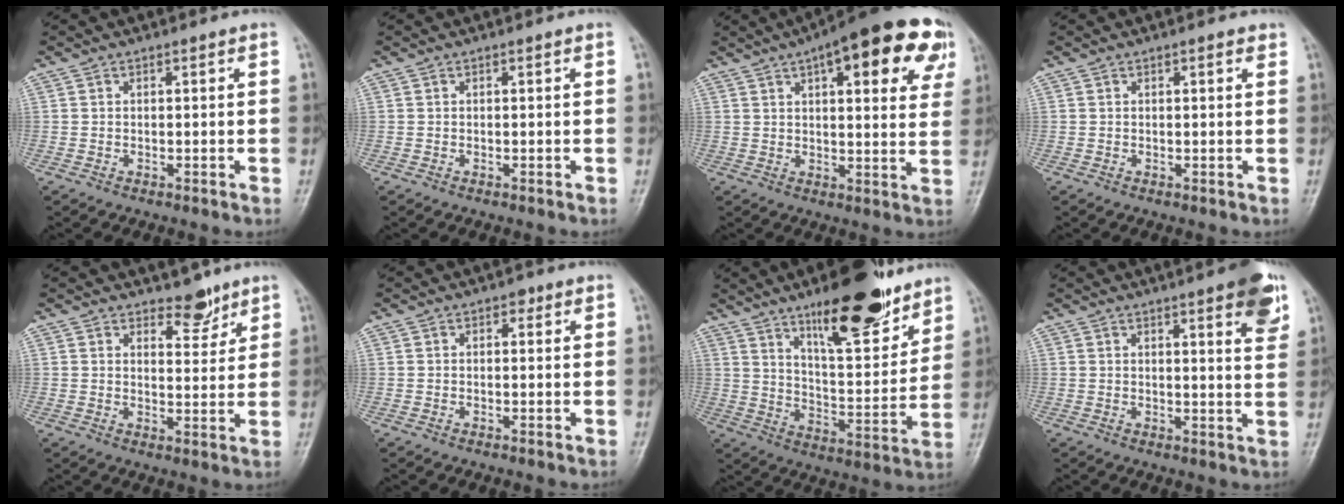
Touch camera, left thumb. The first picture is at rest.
{"total": 0.0}
{"total": 21.1, "force": [9.8, 7.5, 17.1], "torque": [-0.199, 0.000, 0.122]}
{"total": 1.2, "force": [0.7, 0.4, 0.8], "torque": [-0.011, -0.001, 0.007]}
{"total": 4.6, "force": [3.7, 2.2, 1.7], "torque": [0.002, -0.029, 0.056]}
{"total": 1.3, "force": [0.6, 0.9, 0.7], "torque": [0.003, 0.000, 0.003]}
{"total": 18.5, "force": [12.4, 5.8, 12.4], "torque": [-0.148, -0.075, 0.201]}
{"total": 8.7, "force": [4.8, 1.9, 7.0], "torque": [-0.072, -0.019, 0.055]}